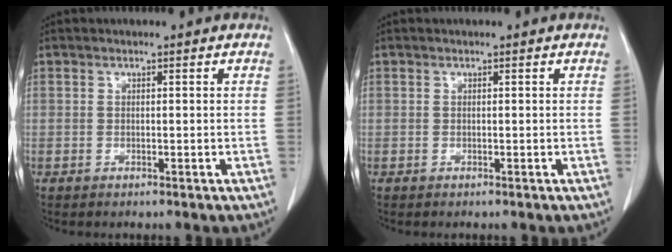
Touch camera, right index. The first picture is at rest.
{"total": 0.0}